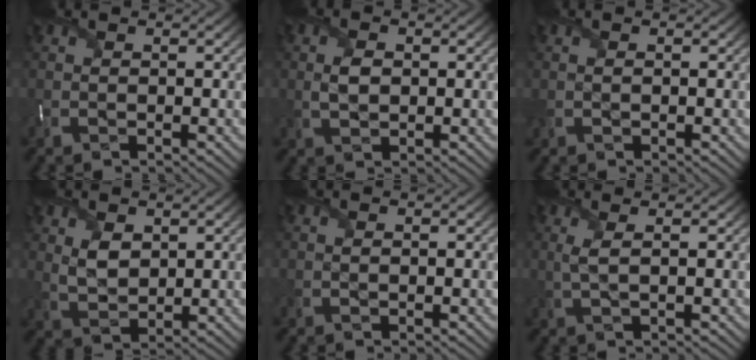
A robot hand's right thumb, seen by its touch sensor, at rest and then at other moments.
{"total": 2.8, "force": [0.2, 1.8, 2.1], "torque": [-0.050, -0.003, 0.004]}
{"total": 0.0}
{"total": 3.9, "force": [1.6, 2.5, 2.6], "torque": [-0.065, -0.008, 0.036]}
{"total": 0.6, "force": [0.0, 0.2, 0.5], "torque": [-0.012, -0.001, 0.002]}
{"total": 2.2, "force": [0.6, 0.4, 2.1], "torque": [-0.043, 0.005, 0.011]}